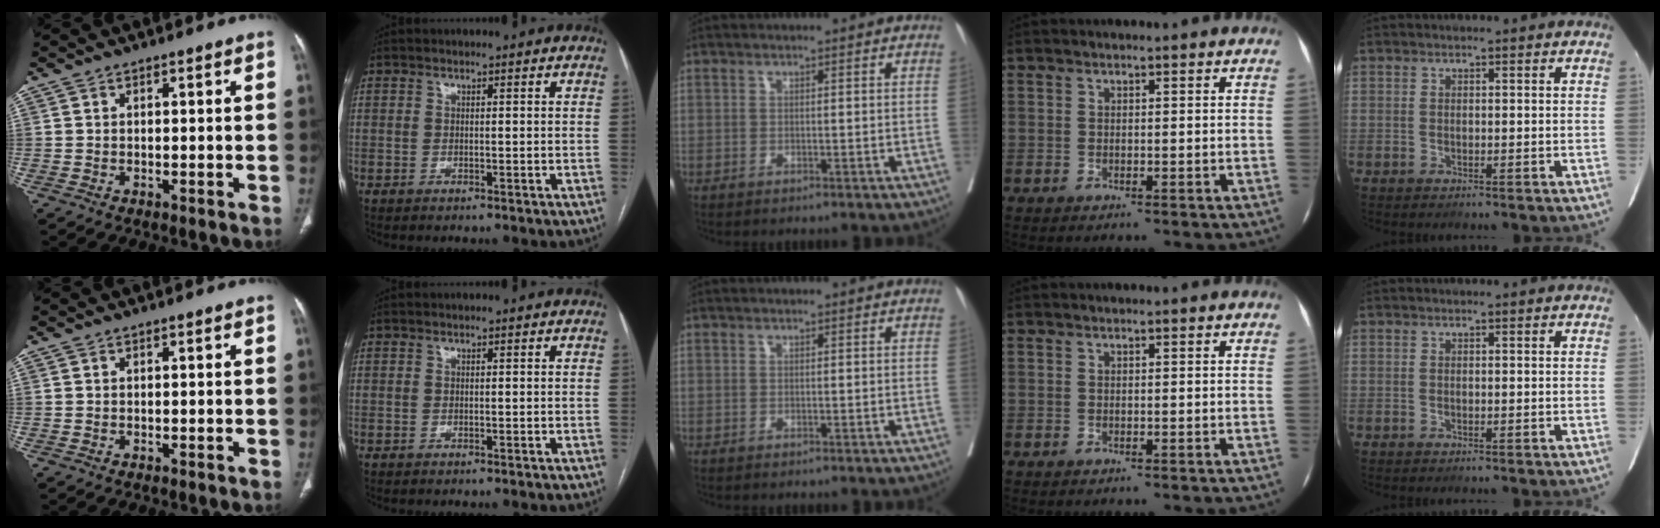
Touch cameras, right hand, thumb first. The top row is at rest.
{}